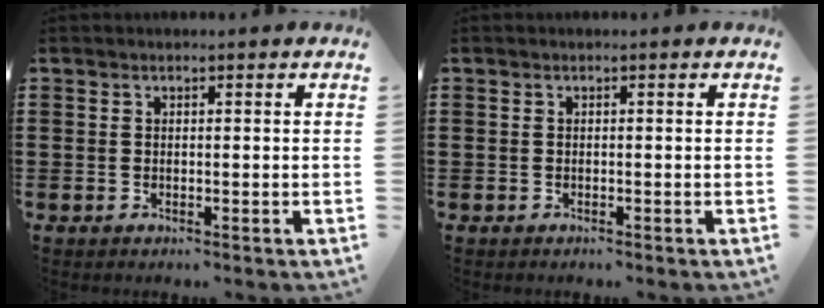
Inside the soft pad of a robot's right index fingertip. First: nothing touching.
{"total": 0.0}